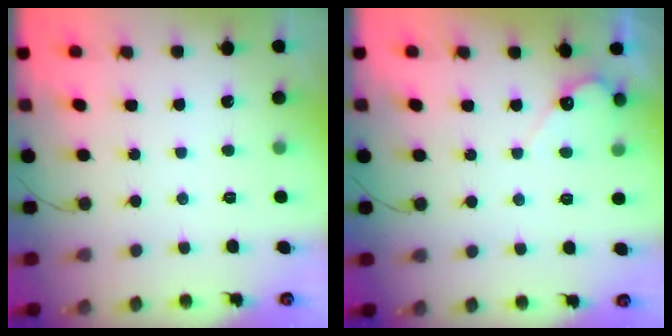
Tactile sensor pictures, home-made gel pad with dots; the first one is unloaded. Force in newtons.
{"total": 4.4, "press": 4.4, "slide": 0.3}